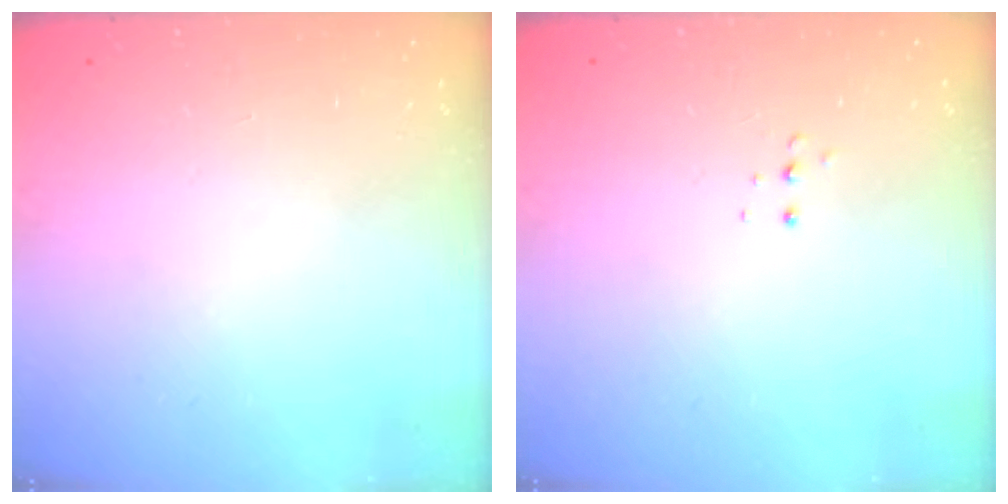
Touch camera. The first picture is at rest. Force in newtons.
{"total": 3.4, "press": 3.3, "slide": 0.8}